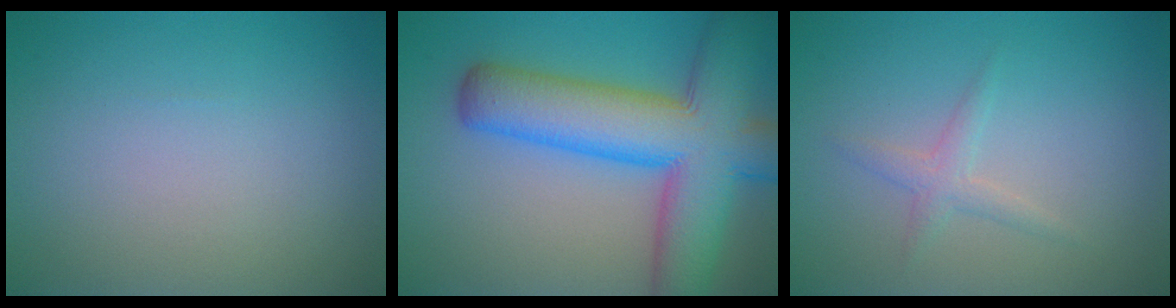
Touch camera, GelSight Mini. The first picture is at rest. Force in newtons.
{"total": 11.9, "press": 11.9, "slide": 0.5}
{"total": 1.6, "press": 1.6, "slide": 0.0}